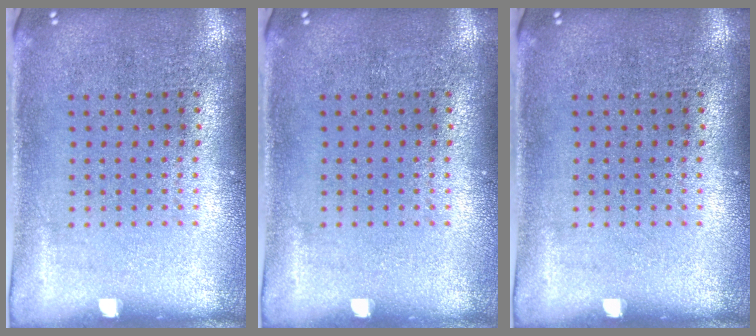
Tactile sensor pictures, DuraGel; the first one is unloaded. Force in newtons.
{"total": 0.0}
{"total": 0.0}